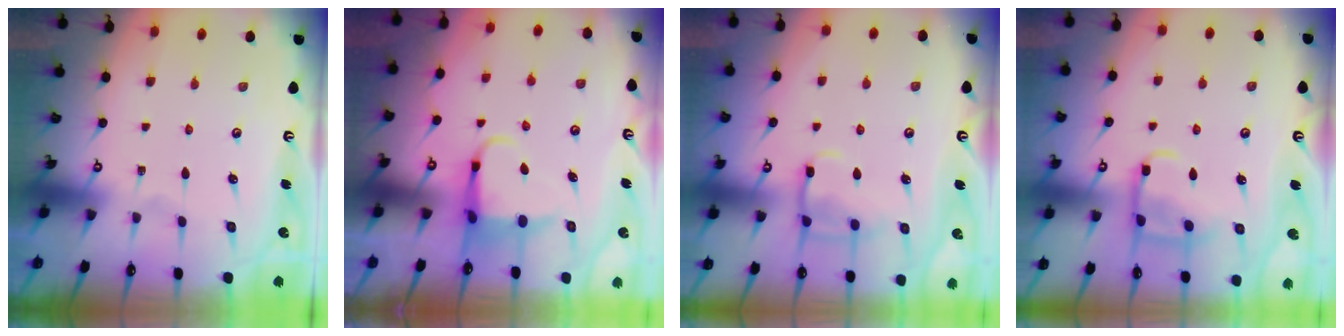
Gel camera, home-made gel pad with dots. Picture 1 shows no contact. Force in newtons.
{"total": 5.7, "press": 5.7, "slide": 0.8}
{"total": 12.2, "press": 12.2, "slide": 1.2}
{"total": 9.9, "press": 9.9, "slide": 0.4}